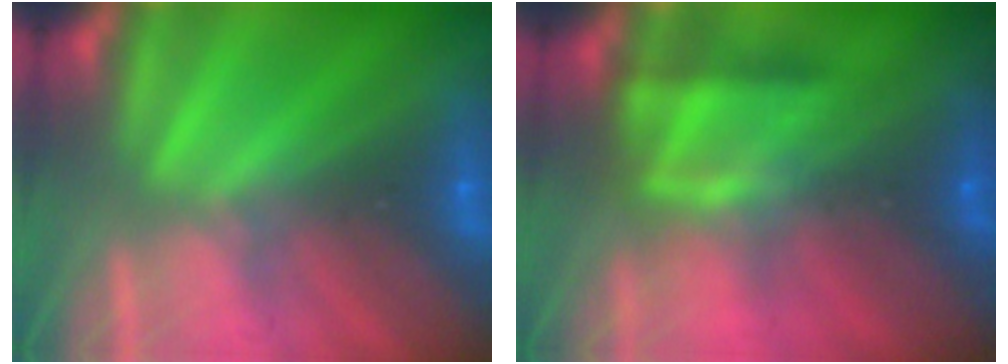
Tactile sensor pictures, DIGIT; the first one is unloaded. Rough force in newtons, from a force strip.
{"total": 7.0}